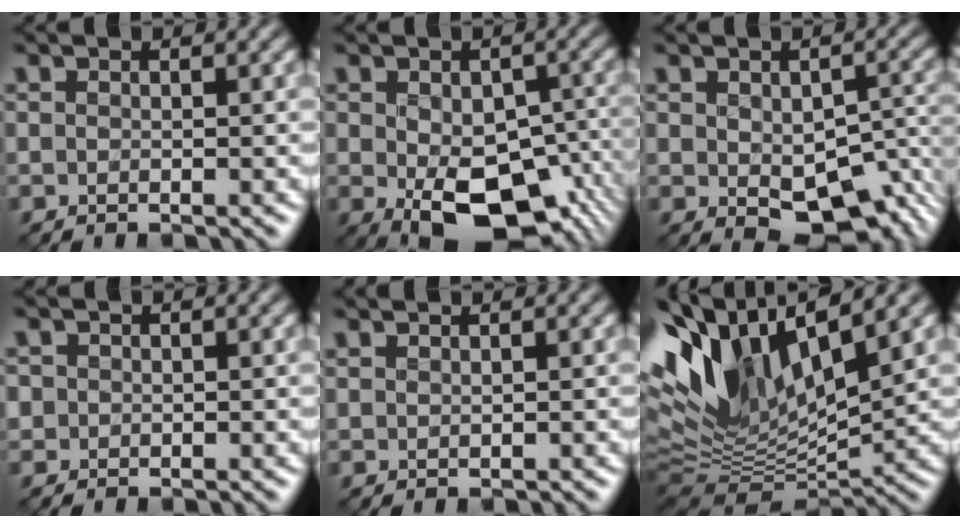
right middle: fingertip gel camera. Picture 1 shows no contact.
{"total": 11.3, "force": [-4.2, 6.2, 8.5], "torque": [-0.142, -0.036, -0.049]}
{"total": 7.7, "force": [-2.3, 4.1, 6.0], "torque": [-0.095, -0.024, -0.021]}
{"total": 1.1, "force": [0.2, 1.1, 0.1], "torque": [0.002, 0.003, -0.002]}
{"total": 0.9, "force": [0.9, -0.1, -0.1], "torque": [-0.004, 0.001, 0.023]}
{"total": 13.2, "force": [5.0, 5.8, 10.8], "torque": [-0.218, 0.015, 0.089]}